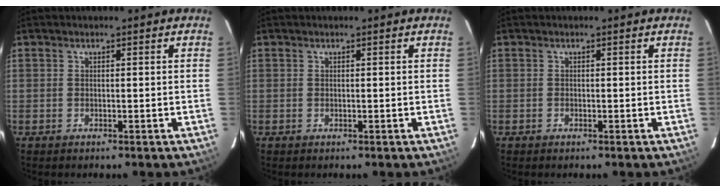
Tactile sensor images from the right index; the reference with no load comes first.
{"total": 0.0}
{"total": 0.0}